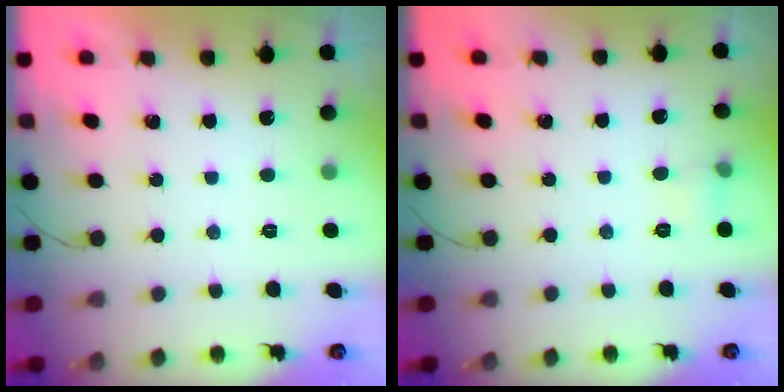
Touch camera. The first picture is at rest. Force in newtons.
{"total": 4.7, "press": 4.5, "slide": 1.5}